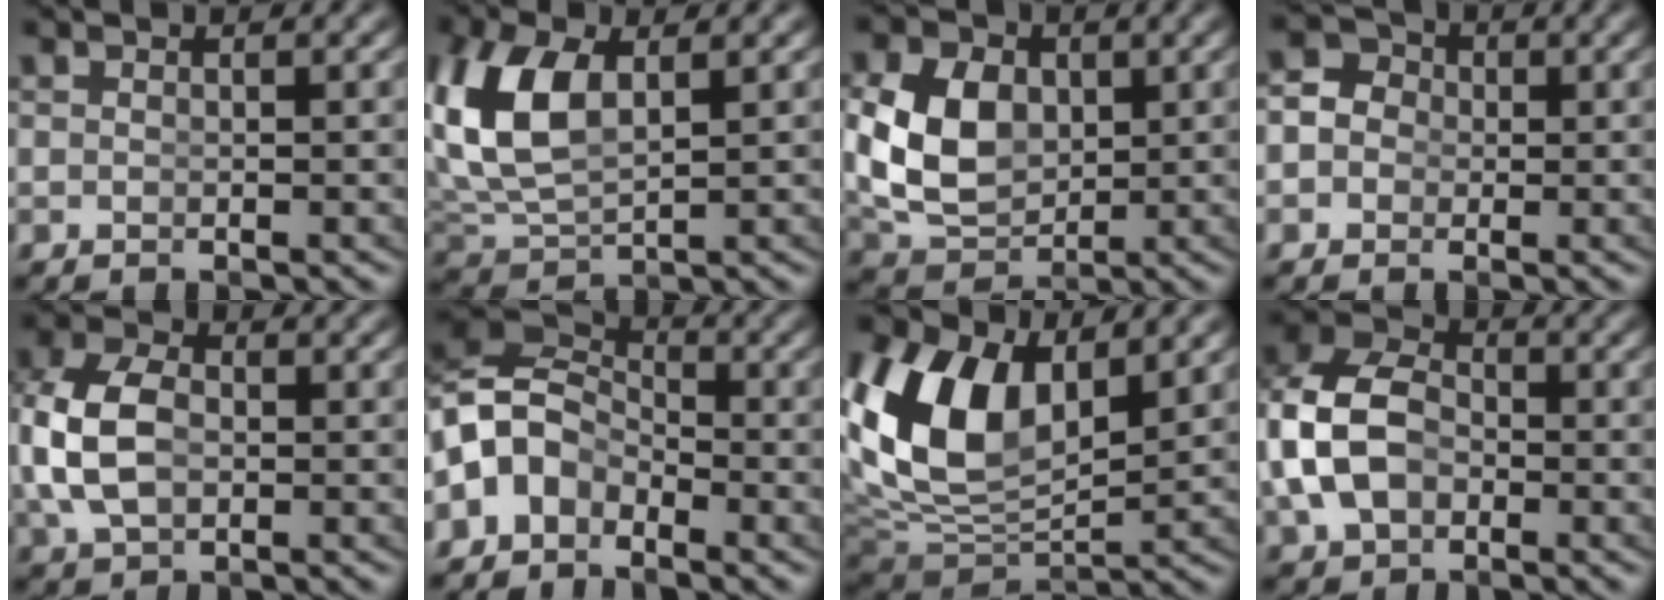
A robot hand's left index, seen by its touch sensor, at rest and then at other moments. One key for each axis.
{"total": 8.0, "fx": 1.8, "fy": 5.6, "fz": 5.4, "tx": -0.157, "ty": -0.018, "tz": 0.047}
{"total": 8.2, "fx": 0.4, "fy": 6.5, "fz": 5.0, "tx": -0.113, "ty": -0.031, "tz": 0.023}
{"total": 5.9, "fx": 0.4, "fy": 5.3, "fz": 2.4, "tx": -0.044, "ty": 0.000, "tz": -0.010}
{"total": 6.0, "fx": 0.1, "fy": 4.4, "fz": 4.1, "tx": -0.112, "ty": -0.018, "tz": 0.016}
{"total": 9.0, "fx": -0.2, "fy": 7.9, "fz": 4.3, "tx": -0.119, "ty": -0.025, "tz": -0.008}
{"total": 10.8, "fx": 2.4, "fy": 7.2, "fz": 7.8, "tx": -0.179, "ty": -0.016, "tz": 0.053}
{"total": 9.6, "fx": 0.5, "fy": 8.1, "fz": 5.2, "tx": -0.124, "ty": -0.012, "tz": 0.007}